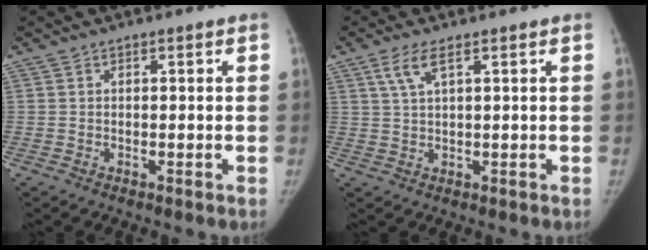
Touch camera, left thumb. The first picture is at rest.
{"total": 3.8, "force": [2.0, 1.0, 3.1], "torque": [-0.073, 0.002, 0.046]}